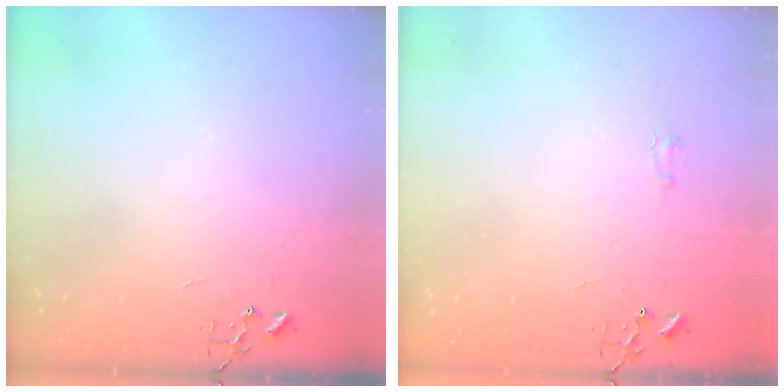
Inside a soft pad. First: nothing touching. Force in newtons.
{"total": 4.1, "press": 4.0, "slide": 0.7}